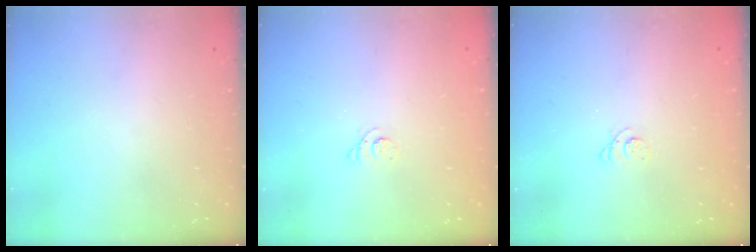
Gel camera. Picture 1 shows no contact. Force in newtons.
{"total": 2.3, "press": 2.3, "slide": 0.3}
{"total": 2.3, "press": 2.3, "slide": 0.3}